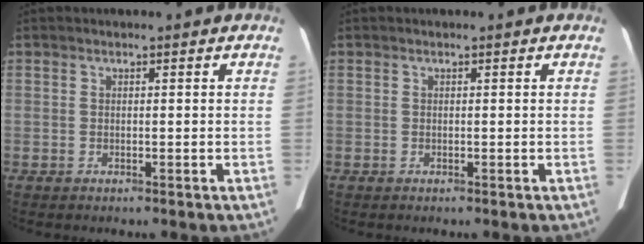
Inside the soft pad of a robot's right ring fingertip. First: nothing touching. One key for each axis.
{"total": 0.0}